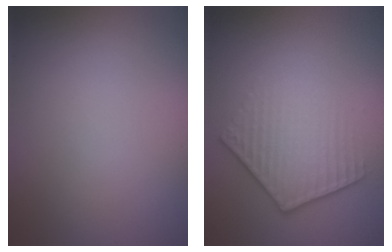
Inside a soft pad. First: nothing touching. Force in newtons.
{"total": 4.3, "press": 3.0, "slide": 3.1}